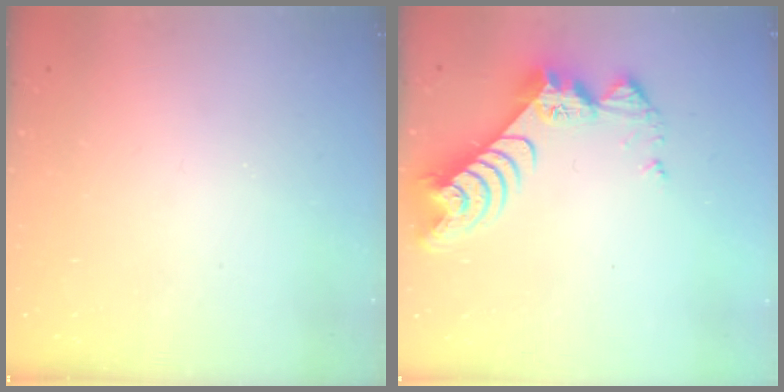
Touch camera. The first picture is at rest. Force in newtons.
{"total": 10.7, "press": 10.7, "slide": 0.9}